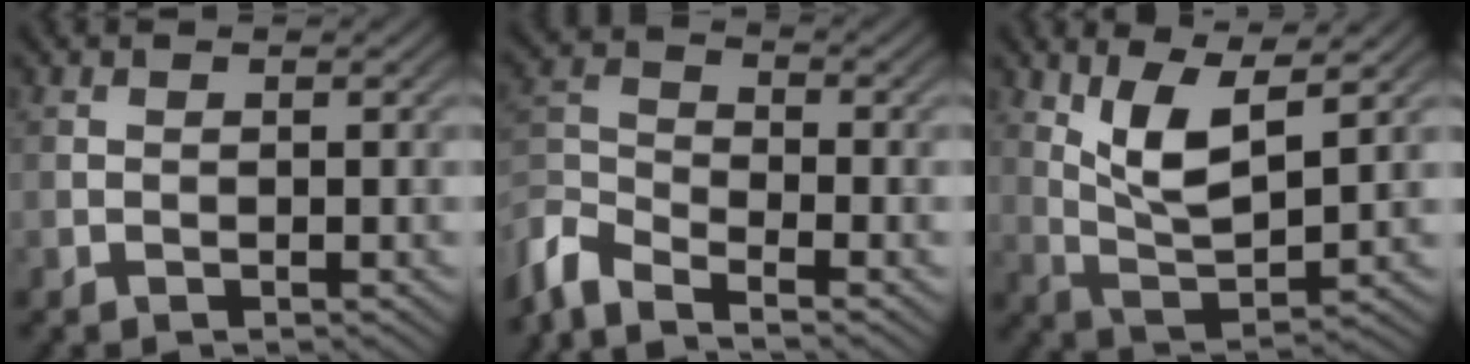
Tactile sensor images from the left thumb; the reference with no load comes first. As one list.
[{"total": 6.0, "force": [-4.8, 1.8, 3.2], "torque": [-0.078, -0.008, -0.111]}, {"total": 7.8, "force": [4.0, 2.5, 6.2], "torque": [-0.130, -0.004, 0.082]}]